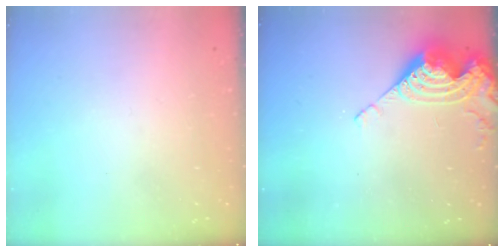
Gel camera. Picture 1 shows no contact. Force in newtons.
{"total": 9.6, "press": 9.6, "slide": 0.9}